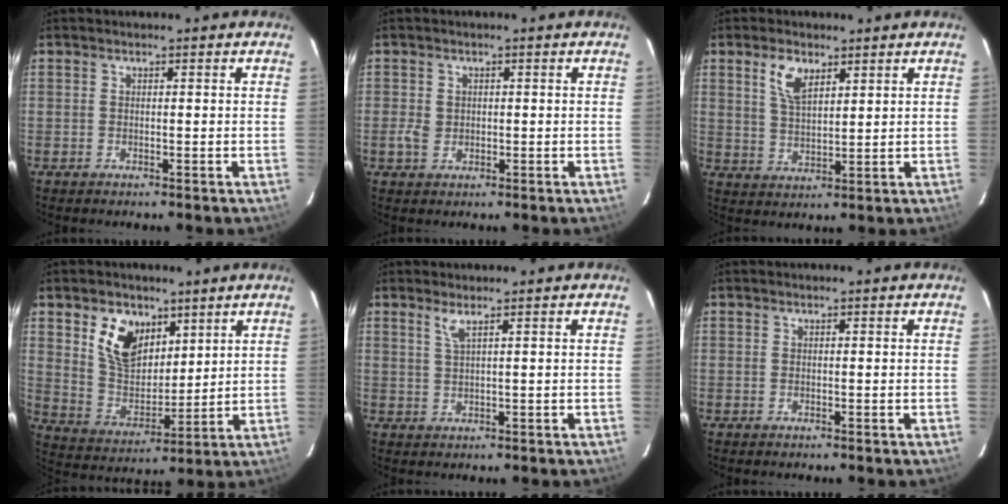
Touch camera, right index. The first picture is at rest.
{"total": 2.6, "force": [-0.3, 2.2, 1.3], "torque": [-0.026, 0.003, -0.003]}
{"total": 6.0, "force": [3.3, 2.9, 4.1], "torque": [-0.080, 0.007, 0.065]}
{"total": 11.0, "force": [5.8, 7.1, 6.1], "torque": [-0.118, 0.011, 0.119]}
{"total": 1.9, "force": [1.2, -0.2, 1.4], "torque": [-0.030, -0.002, 0.025]}
{"total": 0.0}